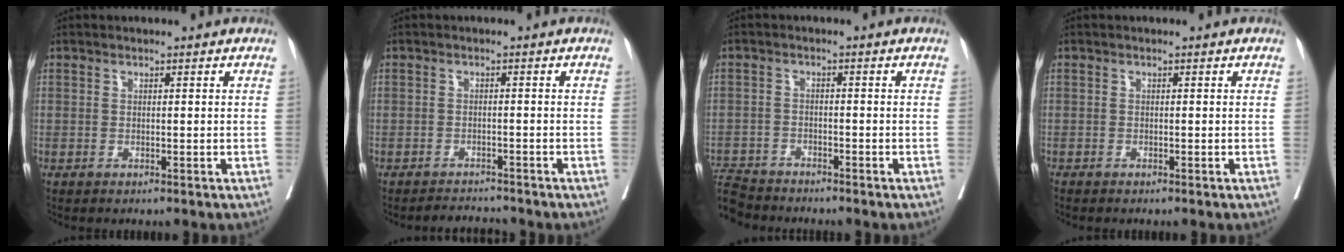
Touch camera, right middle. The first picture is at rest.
{"total": 2.4, "force": [-2.4, 0.0, -0.4], "torque": [0.006, -0.013, -0.035]}
{"total": 6.6, "force": [-6.5, 1.3, 0.5], "torque": [-0.014, -0.005, -0.121]}
{"total": 0.5, "force": [-0.5, 0.1, 0.1], "torque": [-0.008, -0.002, -0.015]}